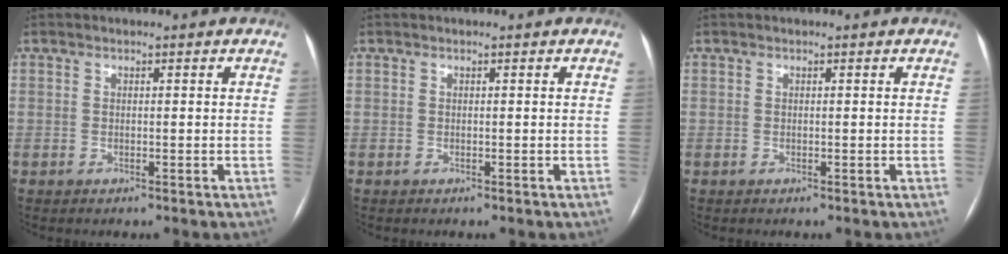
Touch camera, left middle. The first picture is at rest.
{"total": 0.0}
{"total": 0.0}